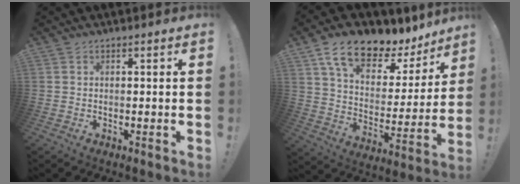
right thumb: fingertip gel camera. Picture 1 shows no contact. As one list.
[{"total": 15.6, "force": [11.2, 6.9, 8.3], "torque": [-0.135, -0.078, 0.195]}]